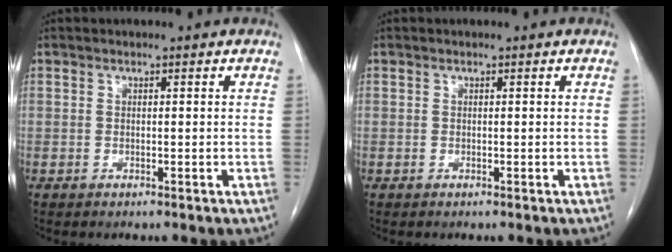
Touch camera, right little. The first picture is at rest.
{"total": 0.0}